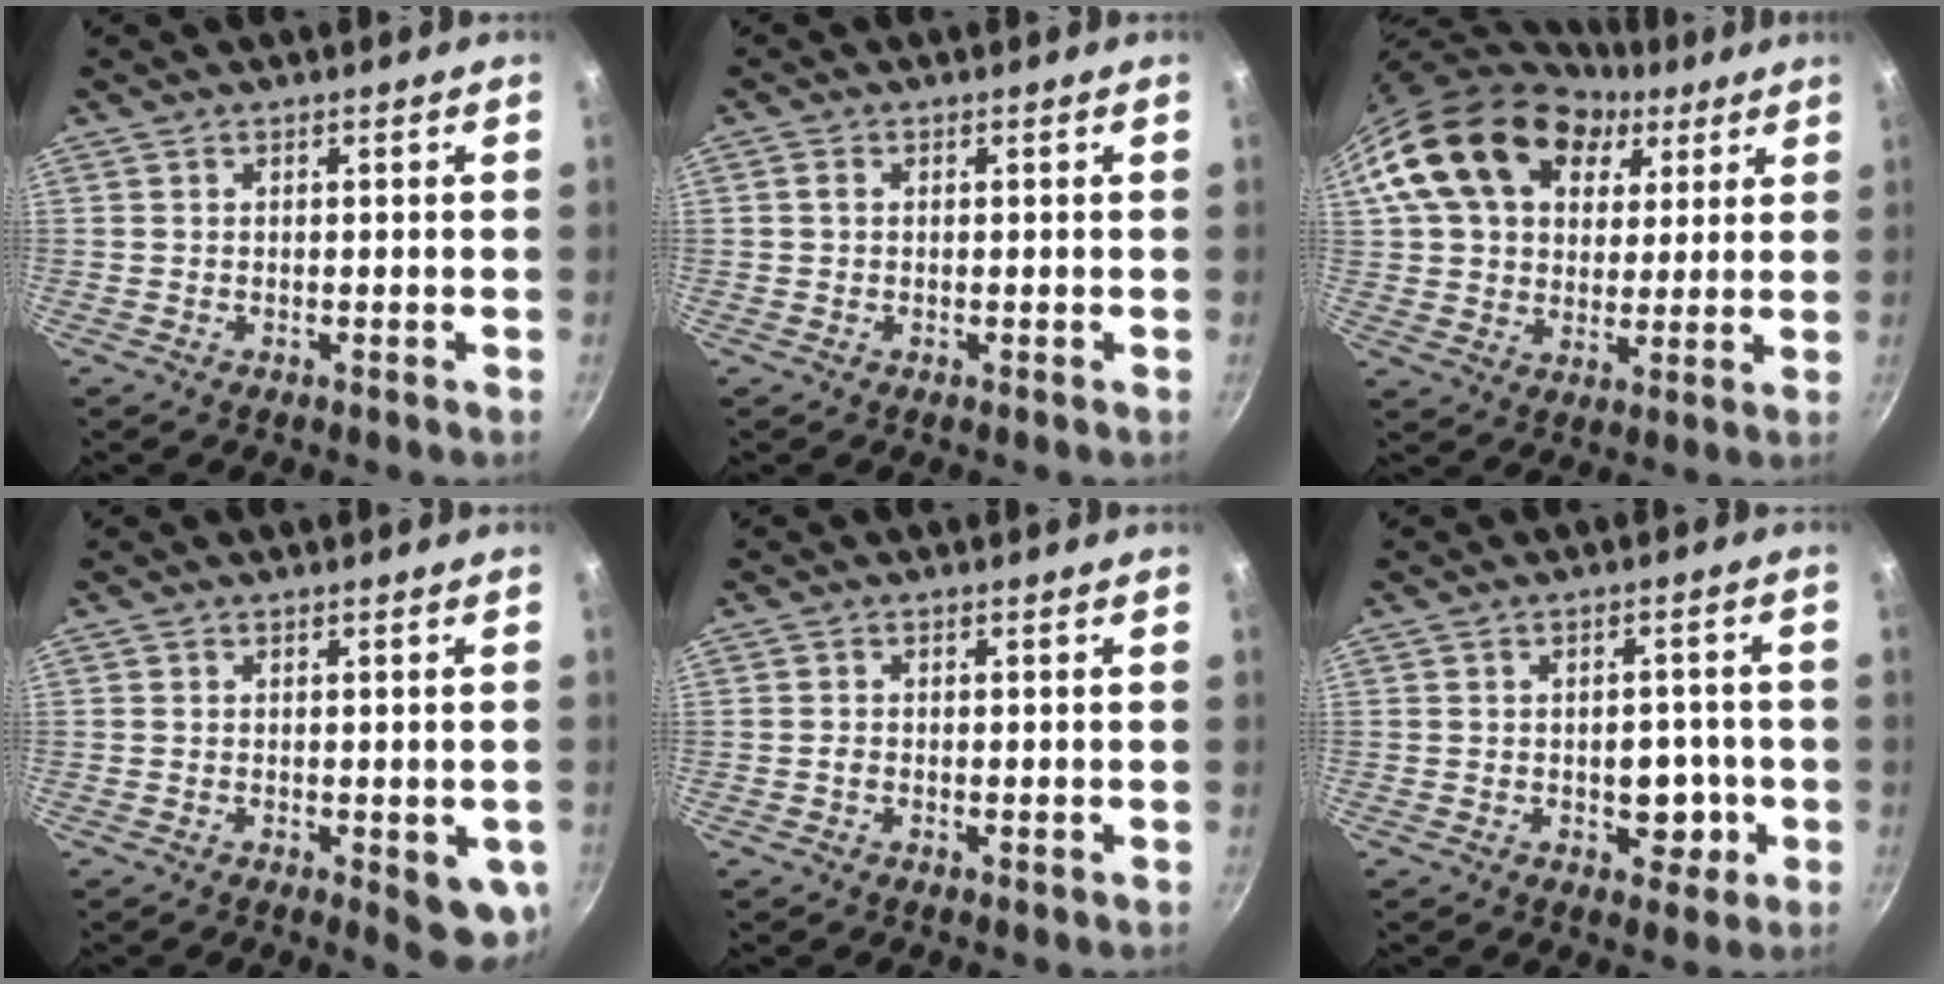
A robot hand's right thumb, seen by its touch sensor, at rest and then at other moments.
{"total": 1.2, "force": [0.1, 1.0, 0.7], "torque": [-0.010, 0.006, 0.001]}
{"total": 21.5, "force": [8.7, 15.6, 12.1], "torque": [-0.190, 0.005, 0.147]}
{"total": 6.5, "force": [-1.3, 2.8, 5.7], "torque": [-0.052, -0.004, -0.014]}
{"total": 1.0, "force": [-0.3, 0.6, 0.7], "torque": [-0.013, 0.002, -0.007]}
{"total": 6.4, "force": [-1.5, 4.5, 4.3], "torque": [-0.020, 0.014, -0.016]}